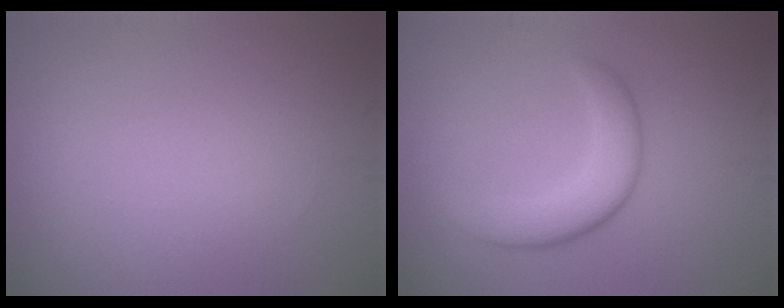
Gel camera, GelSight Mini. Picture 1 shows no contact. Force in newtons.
{"total": 4.4, "press": 4.3, "slide": 0.3}